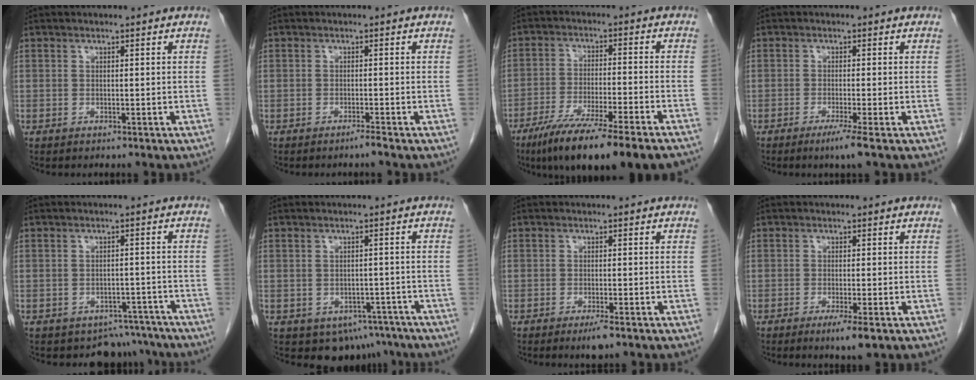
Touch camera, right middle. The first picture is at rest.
{"total": 1.0, "force": [-0.8, -0.3, 0.5], "torque": [-0.008, 0.000, -0.014]}
{"total": 16.3, "force": [-12.3, 0.3, 10.7], "torque": [-0.158, -0.045, -0.196]}
{"total": 3.1, "force": [-1.8, -0.7, 2.4], "torque": [-0.041, -0.012, -0.035]}
{"total": 6.4, "force": [-5.5, 3.3, -0.7], "torque": [0.027, 0.025, -0.062]}
{"total": 6.6, "force": [-4.2, 4.7, 1.9], "torque": [-0.008, 0.009, -0.049]}
{"total": 2.4, "force": [-1.5, 0.2, 1.8], "torque": [-0.029, -0.004, -0.023]}
{"total": 3.5, "force": [-1.9, 0.1, 3.0], "torque": [-0.045, -0.011, -0.030]}